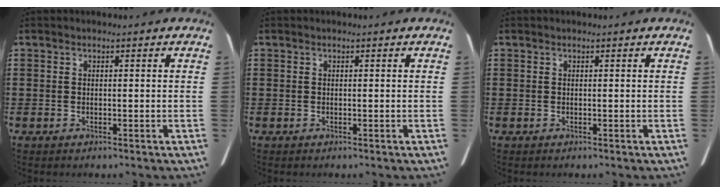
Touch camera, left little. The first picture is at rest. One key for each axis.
{"total": 0.0}
{"total": 0.0}